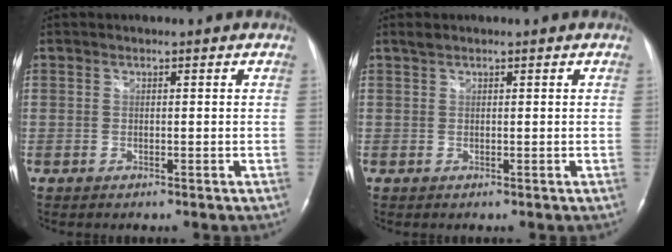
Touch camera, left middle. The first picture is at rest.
{"total": 0.7, "force": [0.6, 0.4, 0.3], "torque": [-0.005, 0.010, 0.011]}